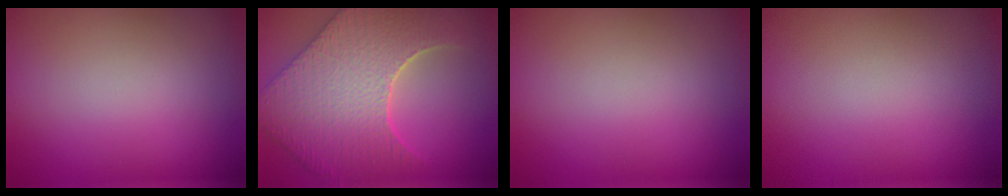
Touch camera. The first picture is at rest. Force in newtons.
{"total": 9.2, "press": 7.4, "slide": 5.5}
{"total": 0.0}
{"total": 0.0}